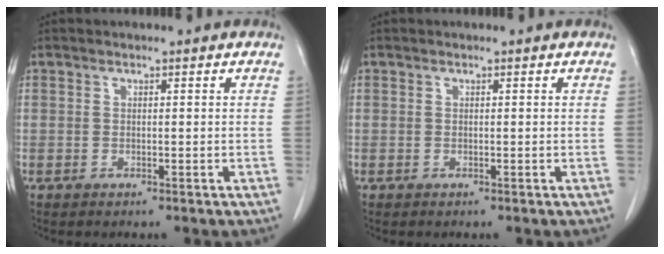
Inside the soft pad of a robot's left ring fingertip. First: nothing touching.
{"total": 0.0}